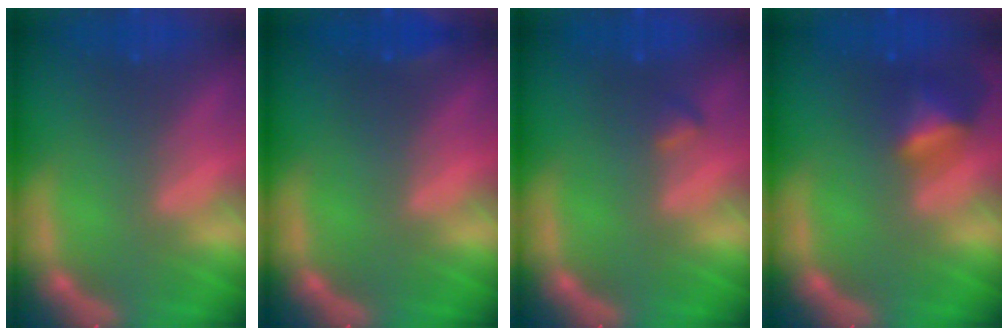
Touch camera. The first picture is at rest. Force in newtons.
{"total": 0.9}
{"total": 0.9}
{"total": 3.5}